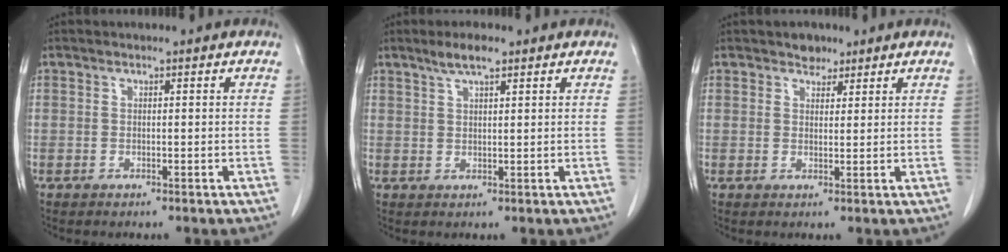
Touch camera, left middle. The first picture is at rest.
{"total": 3.6, "force": [2.6, 0.6, 2.4], "torque": [-0.051, 0.005, 0.049]}
{"total": 2.4, "force": [1.8, 1.4, 0.5], "torque": [-0.008, 0.001, 0.028]}